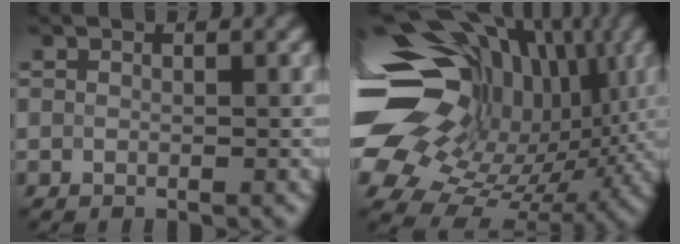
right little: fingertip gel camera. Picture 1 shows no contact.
{"total": 19.9, "force": [3.3, 14.3, 13.4], "torque": [-0.270, 0.034, 0.064]}